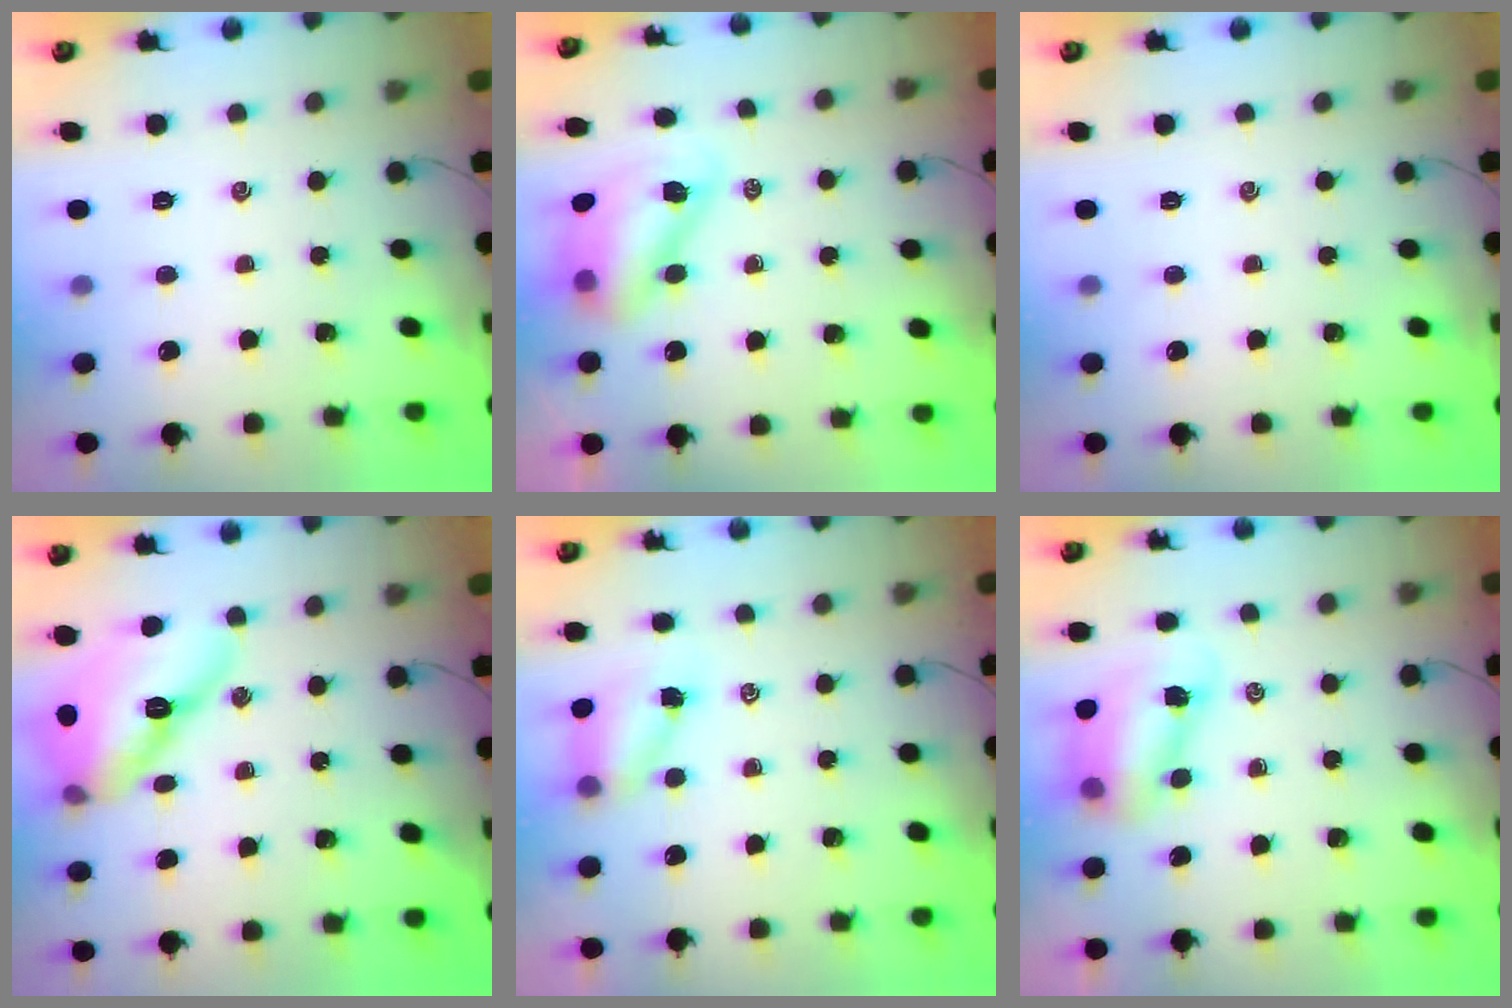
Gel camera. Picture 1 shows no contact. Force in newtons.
{"total": 9.2, "press": 9.0, "slide": 2.1}
{"total": 0.0}
{"total": 16.7, "press": 16.0, "slide": 4.9}
{"total": 5.0, "press": 5.0, "slide": 0.7}
{"total": 8.0, "press": 7.8, "slide": 1.5}